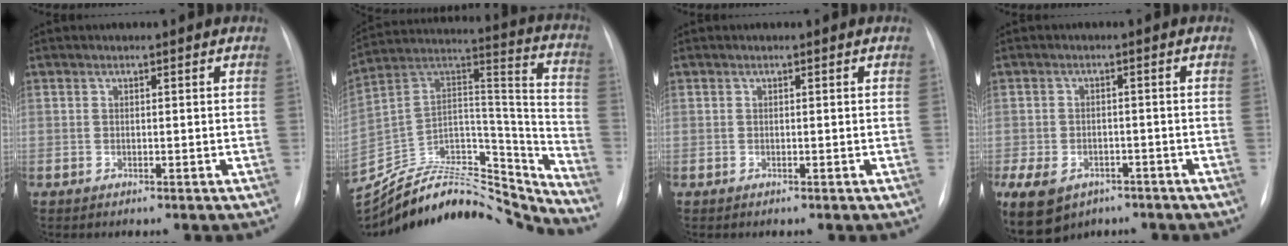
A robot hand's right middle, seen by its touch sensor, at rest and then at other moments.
{"total": 31.8, "force": [-30.0, 6.4, 8.6], "torque": [-0.148, 0.017, -0.458]}
{"total": 0.0}
{"total": 20.4, "force": [-10.6, 14.9, 9.0], "torque": [-0.291, -0.018, -0.142]}